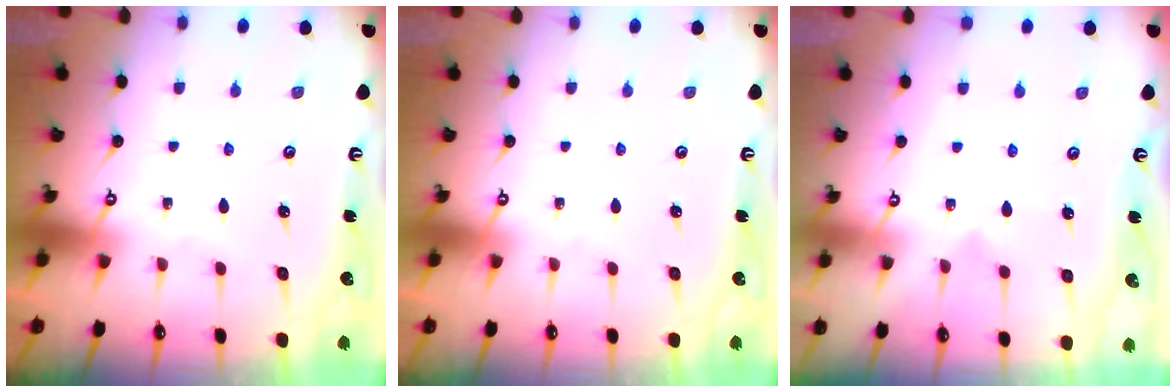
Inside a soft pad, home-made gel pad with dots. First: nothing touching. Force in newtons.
{"total": 0.0}
{"total": 7.1, "press": 7.1, "slide": 0.3}